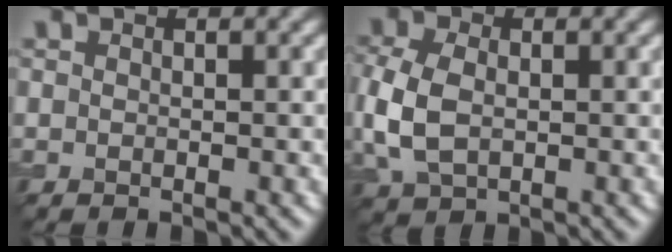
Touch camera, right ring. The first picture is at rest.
{"total": 5.5, "force": [-0.3, 3.9, 3.9], "torque": [-0.109, -0.004, -0.006]}